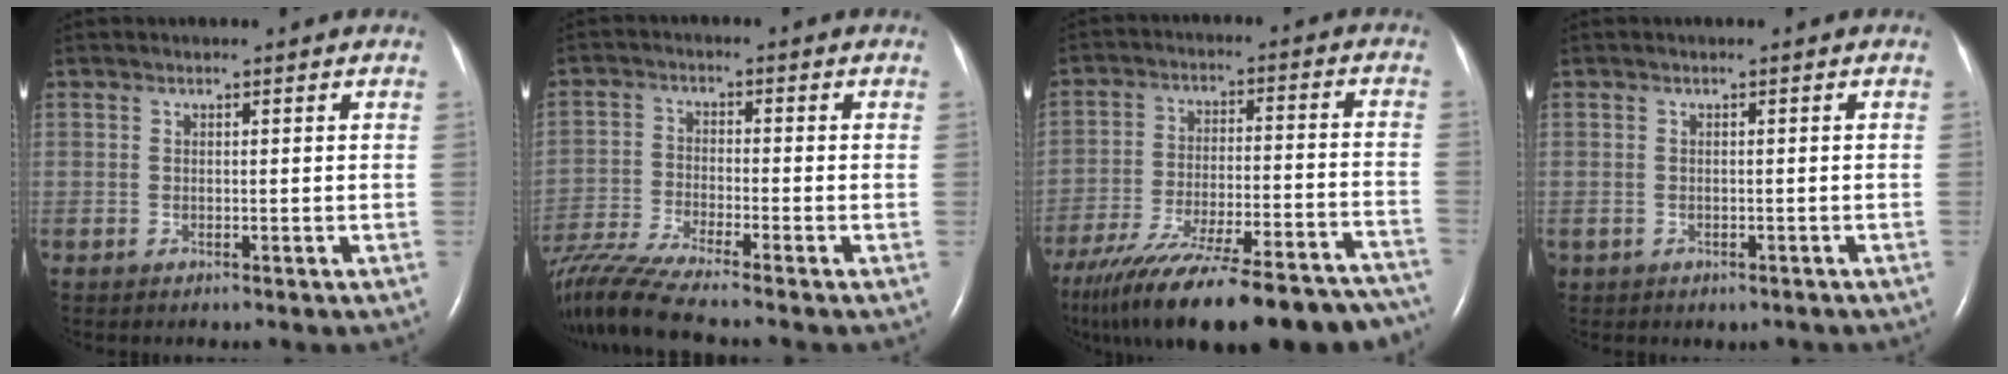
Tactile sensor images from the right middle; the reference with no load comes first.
{"total": 11.0, "force": [-9.8, -1.3, 4.9], "torque": [-0.098, -0.020, -0.180]}
{"total": 31.7, "force": [-26.1, 6.6, 16.8], "torque": [-0.238, -0.036, -0.365]}
{"total": 1.4, "force": [-0.9, 1.1, 0.3], "torque": [-0.009, 0.002, -0.007]}